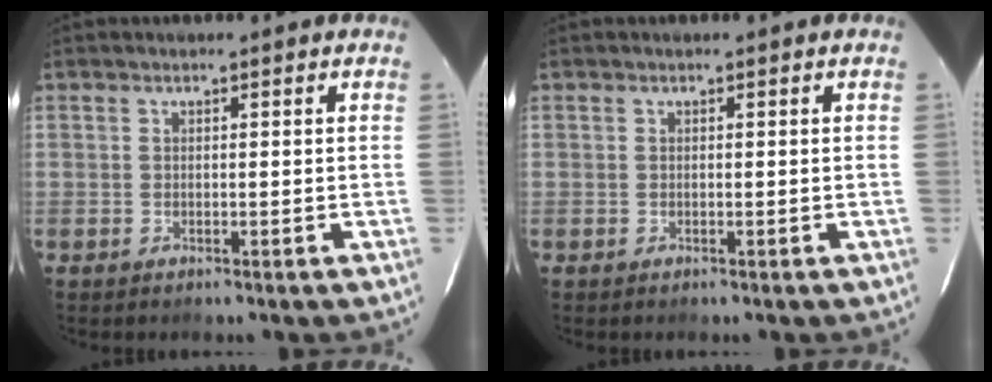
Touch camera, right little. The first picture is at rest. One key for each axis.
{"total": 0.0}